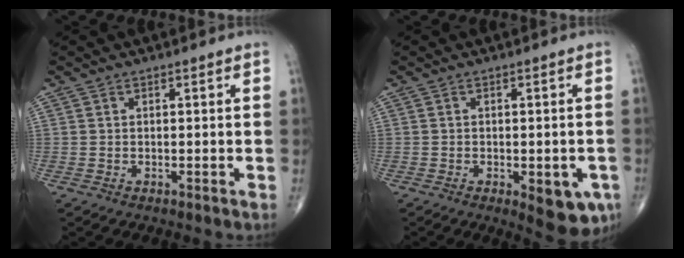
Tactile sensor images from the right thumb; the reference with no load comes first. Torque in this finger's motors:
{"motor_torque": [1.20, 0.91, 0.09, -0.18, 0.20]}